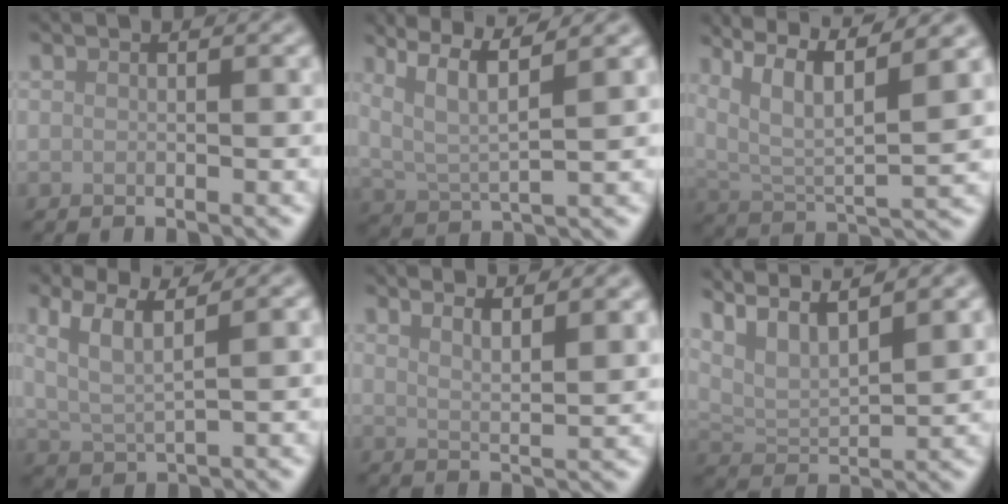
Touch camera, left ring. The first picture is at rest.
{"total": 6.2, "force": [3.8, 1.5, 4.7], "torque": [-0.082, 0.011, 0.071]}
{"total": 10.9, "force": [6.4, 3.0, 8.3], "torque": [-0.158, 0.020, 0.098]}
{"total": 4.1, "force": [2.2, 1.4, 3.2], "torque": [-0.070, 0.002, 0.045]}
{"total": 5.4, "force": [4.1, 1.5, 3.2], "torque": [-0.023, 0.018, 0.042]}
{"total": 8.2, "force": [5.8, 2.7, 5.1], "torque": [-0.115, 0.024, 0.094]}